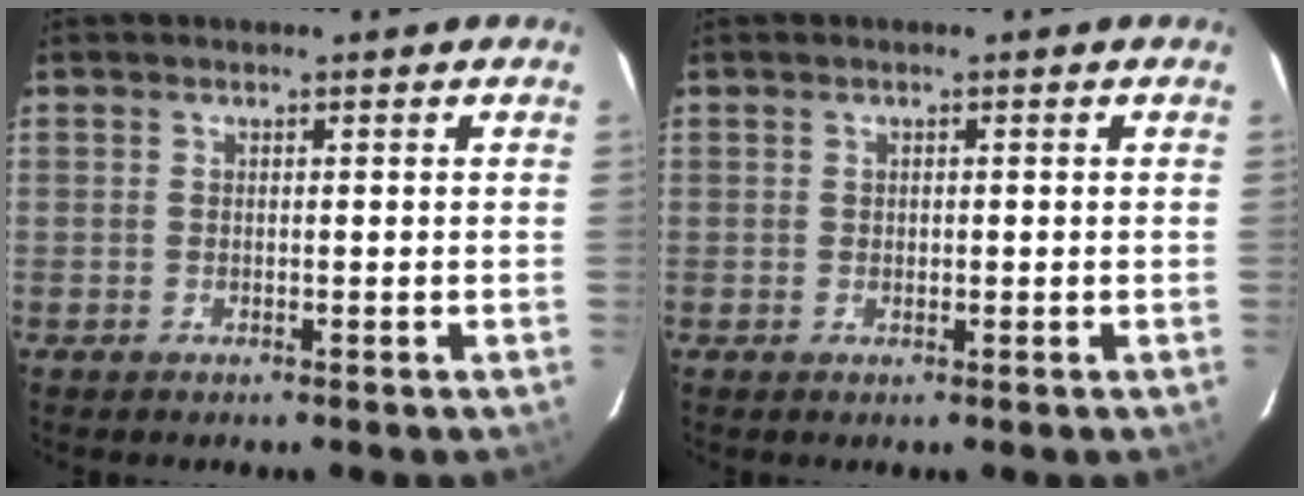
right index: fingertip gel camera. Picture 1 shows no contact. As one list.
[{"total": 0.8, "force": [0.0, 0.7, 0.3], "torque": [-0.003, 0.002, 0.001]}]